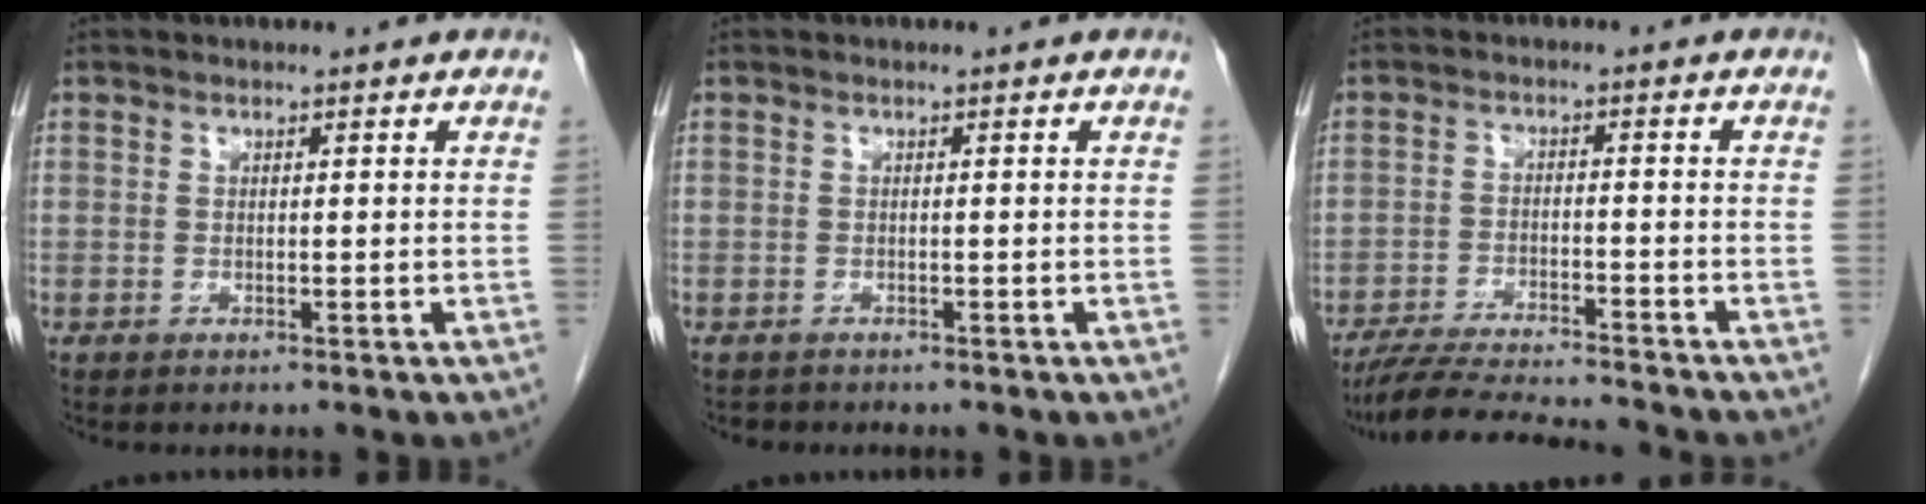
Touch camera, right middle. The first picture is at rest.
{"total": 0.9, "force": [-0.8, 0.3, -0.1], "torque": [-0.011, -0.002, -0.014]}
{"total": 11.0, "force": [-10.2, -0.1, 4.0], "torque": [-0.064, -0.011, -0.169]}